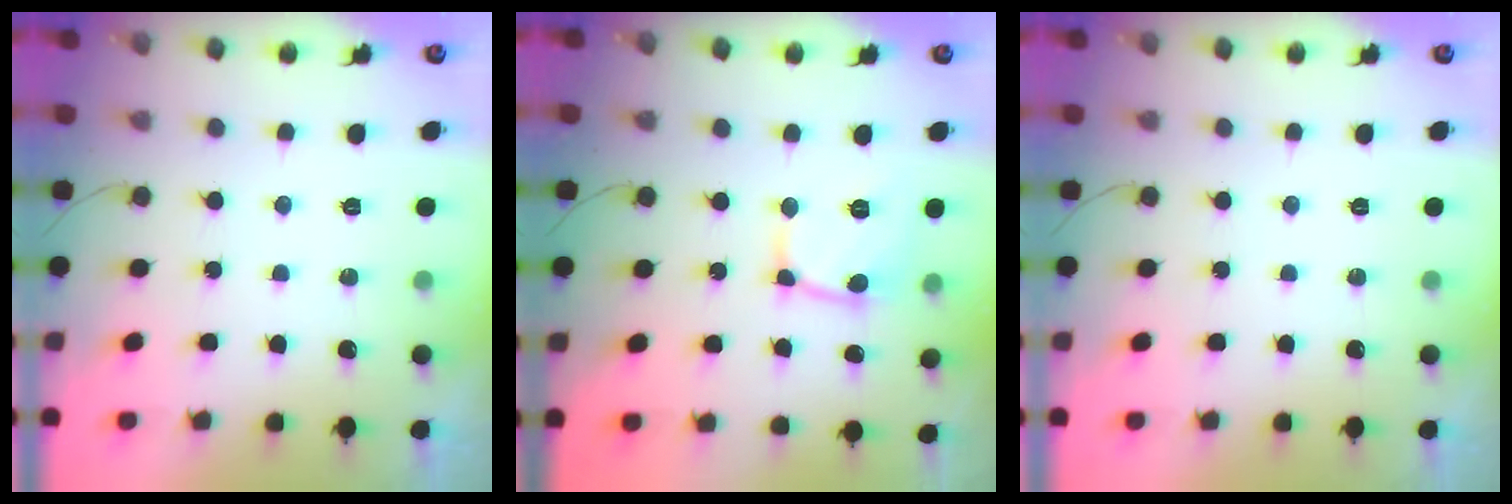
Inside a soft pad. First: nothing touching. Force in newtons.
{"total": 6.6, "press": 6.5, "slide": 0.7}
{"total": 0.0}